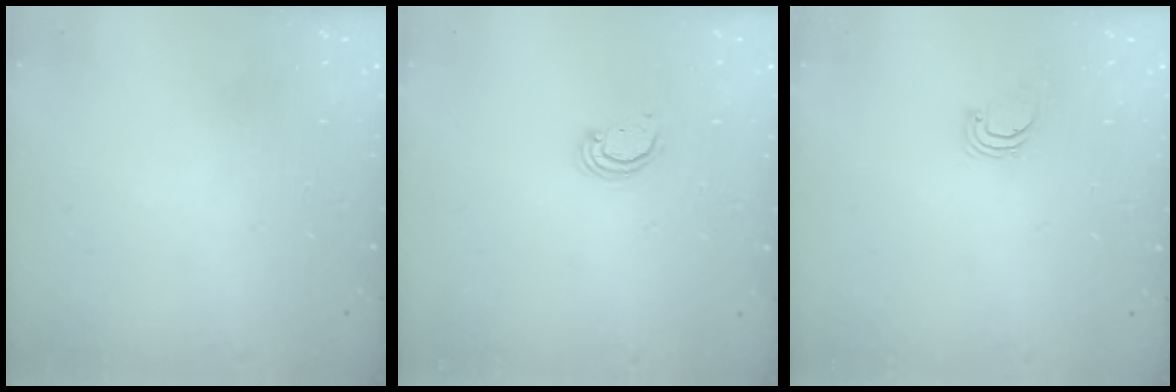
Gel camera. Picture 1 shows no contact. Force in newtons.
{"total": 2.1, "press": 2.1, "slide": 0.1}
{"total": 0.9, "press": 0.9, "slide": 0.1}